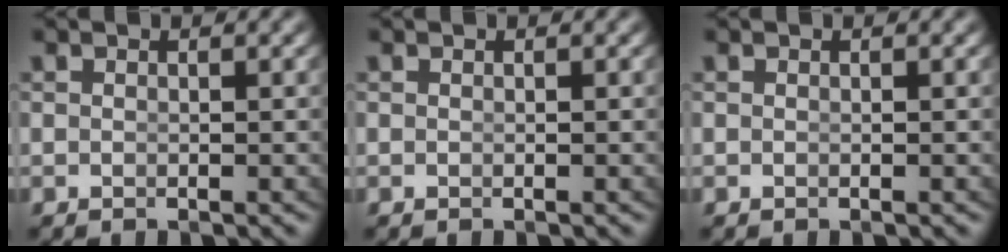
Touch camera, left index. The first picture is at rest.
{"total": 0.0}
{"total": 0.0}